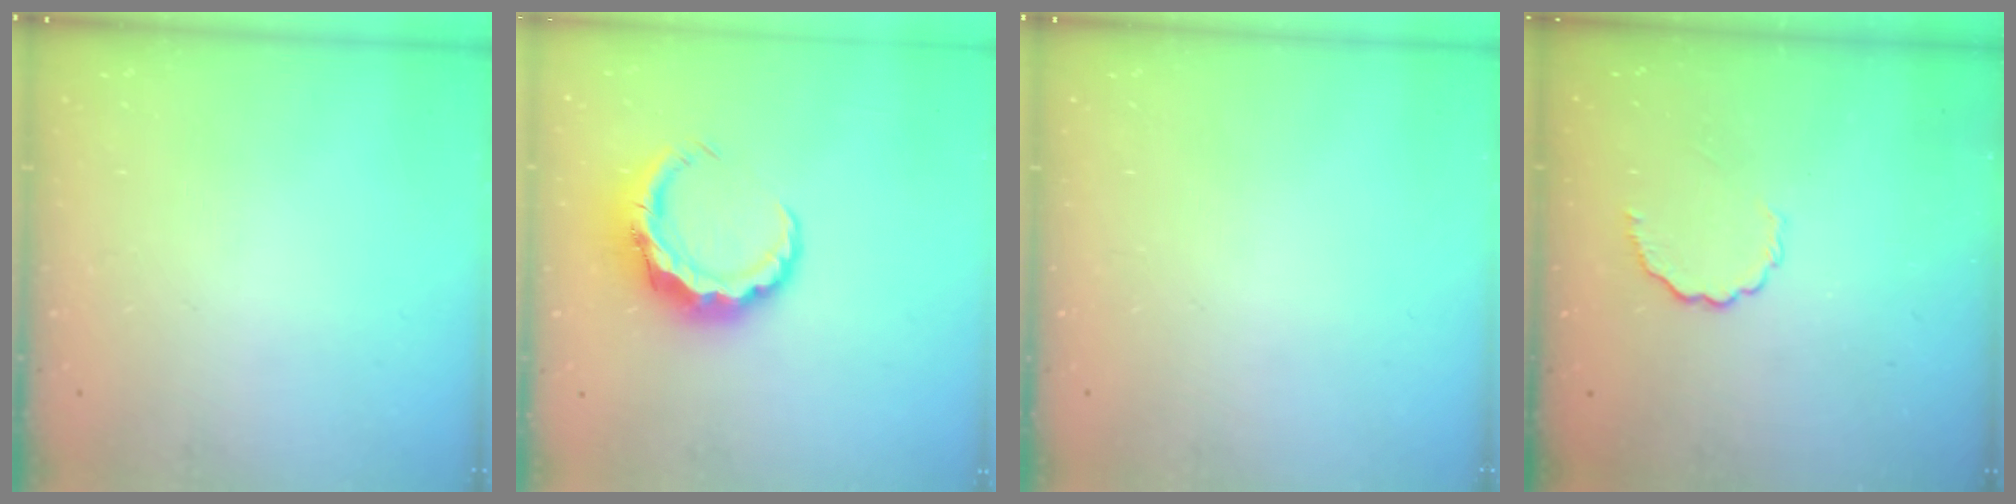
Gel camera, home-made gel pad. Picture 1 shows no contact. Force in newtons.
{"total": 7.6, "press": 7.4, "slide": 1.8}
{"total": 0.0}
{"total": 4.5, "press": 4.3, "slide": 1.5}